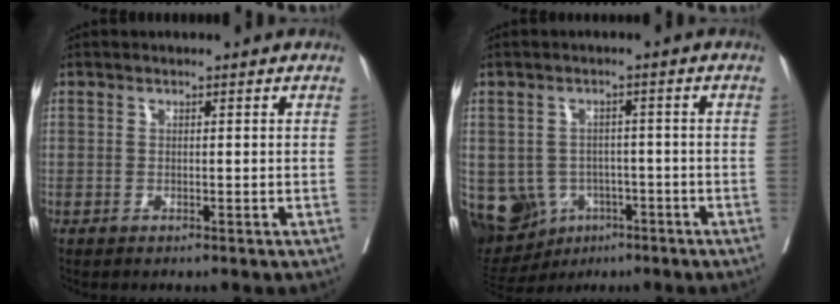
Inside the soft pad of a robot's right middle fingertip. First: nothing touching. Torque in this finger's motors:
{"motor_torque": [0.19, -0.16, 0.08, -0.01]}